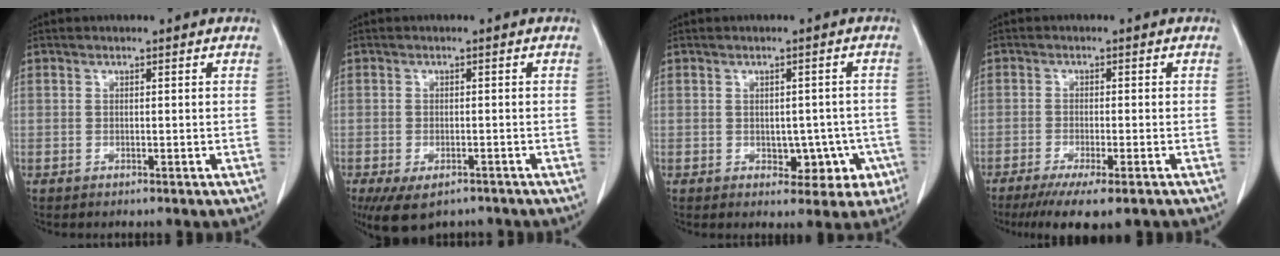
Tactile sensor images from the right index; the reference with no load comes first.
{"total": 8.4, "force": [-5.9, 3.7, 4.7], "torque": [-0.082, -0.010, -0.090]}
{"total": 5.8, "force": [-1.6, 4.2, 3.6], "torque": [-0.023, 0.015, -0.008]}
{"total": 8.8, "force": [-6.4, 1.2, 5.9], "torque": [-0.085, -0.019, -0.097]}